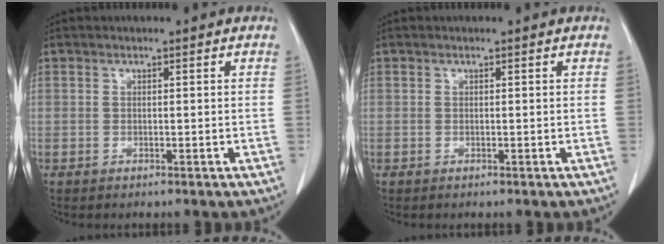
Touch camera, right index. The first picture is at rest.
{"total": 0.0}